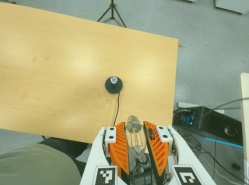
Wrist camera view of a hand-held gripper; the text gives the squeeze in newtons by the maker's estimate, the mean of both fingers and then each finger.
{"total": 20.0, "left": 22.0, "right": 18.0}